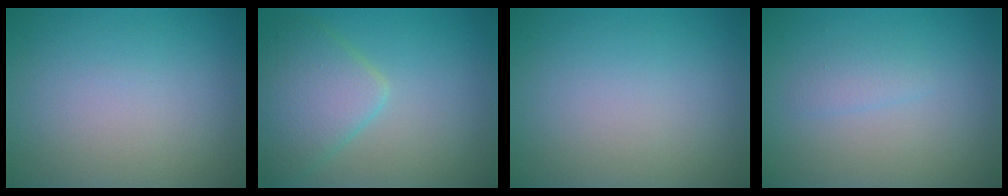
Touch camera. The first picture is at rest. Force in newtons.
{"total": 4.7, "press": 4.7, "slide": 0.2}
{"total": 0.0}
{"total": 1.1, "press": 1.1, "slide": 0.1}